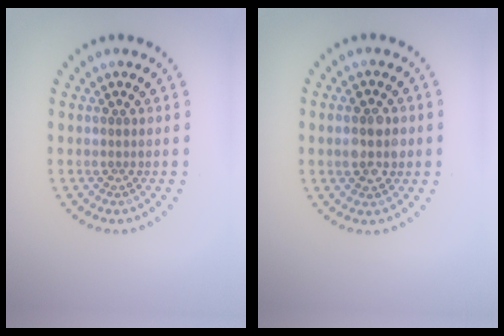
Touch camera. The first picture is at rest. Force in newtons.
{"total": 3.8, "press": 3.8, "slide": 0.1}